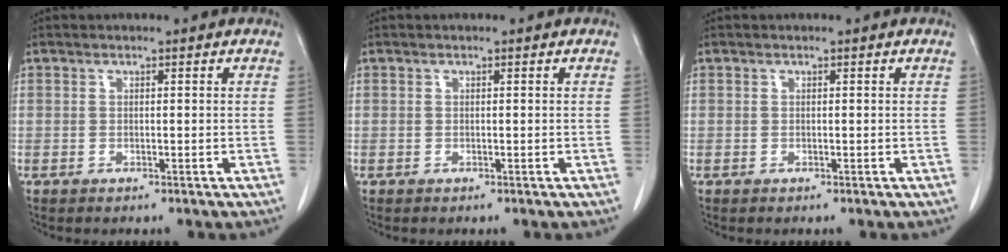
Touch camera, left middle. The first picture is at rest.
{"total": 0.0}
{"total": 0.0}